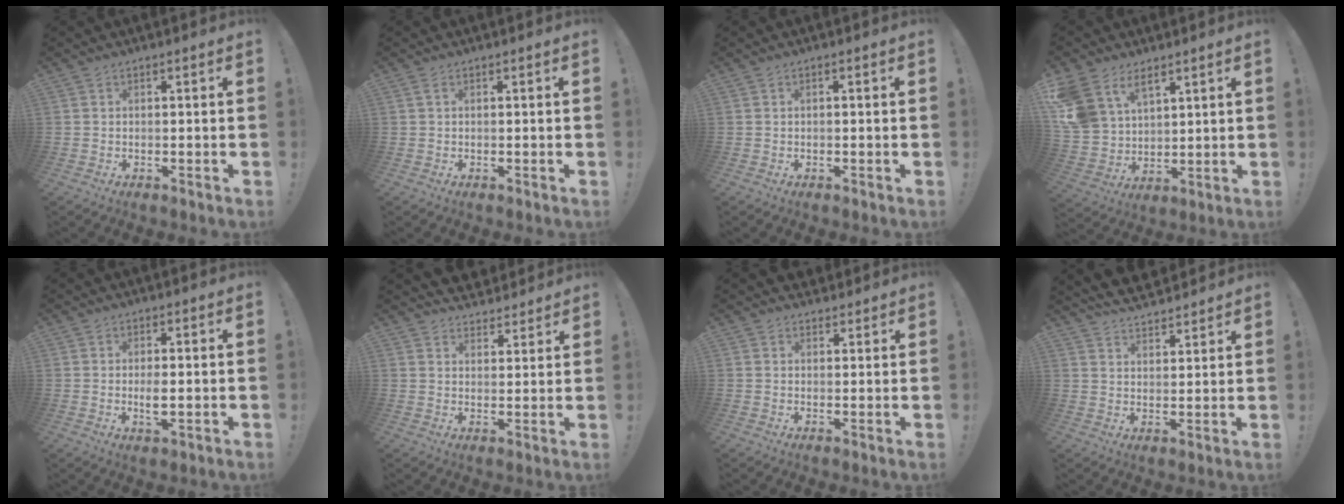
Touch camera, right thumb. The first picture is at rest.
{"total": 1.0, "force": [0.4, 0.2, 0.9], "torque": [-0.021, 0.001, 0.007]}
{"total": 0.5, "force": [-0.3, 0.0, 0.4], "torque": [-0.011, 0.002, -0.005]}
{"total": 12.1, "force": [7.7, 7.8, 5.1], "torque": [-0.117, -0.051, 0.153]}
{"total": 3.1, "force": [0.2, 1.6, 2.6], "torque": [-0.040, -0.007, -0.001]}
{"total": 4.8, "force": [4.2, 2.3, 0.4], "torque": [-0.006, -0.036, 0.078]}
{"total": 2.7, "force": [2.1, 1.6, 0.1], "torque": [0.009, -0.015, 0.038]}
{"total": 6.5, "force": [6.0, 2.2, 1.6], "torque": [-0.034, -0.048, 0.110]}